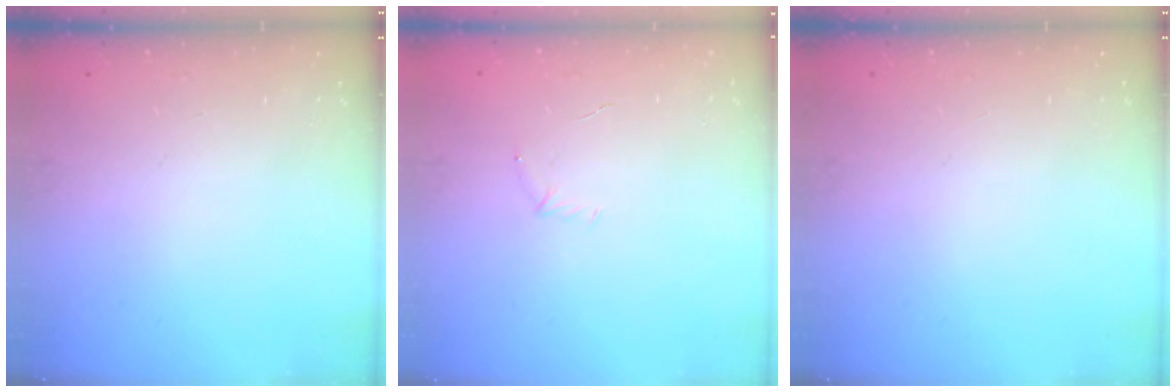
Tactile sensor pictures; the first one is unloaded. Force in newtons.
{"total": 4.2, "press": 4.0, "slide": 1.1}
{"total": 0.0}